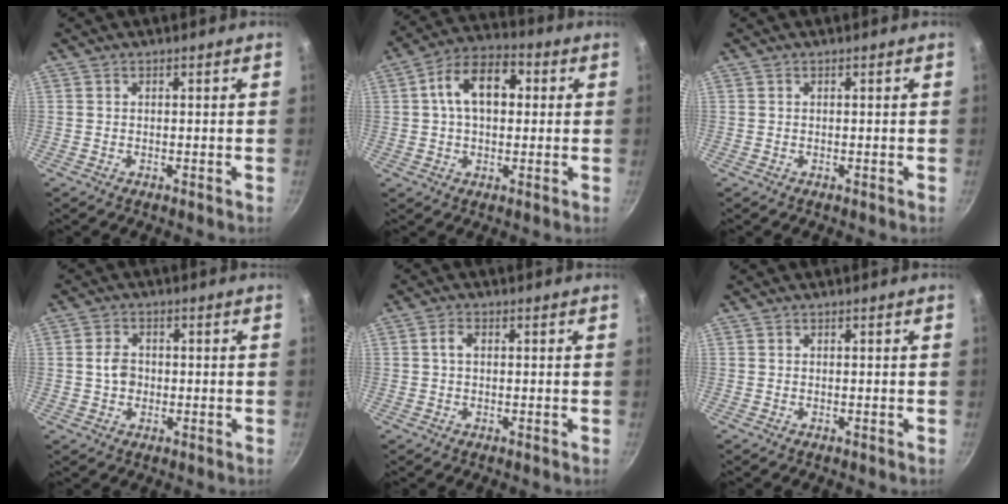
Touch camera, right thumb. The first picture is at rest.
{"total": 11.8, "force": [2.0, 7.4, 9.0], "torque": [-0.118, 0.026, 0.019]}
{"total": 0.0}
{"total": 3.9, "force": [-0.1, 3.1, 2.3], "torque": [-0.029, 0.010, -0.006]}
{"total": 2.0, "force": [0.3, 1.1, 1.6], "torque": [-0.027, 0.006, 0.006]}
{"total": 0.0}